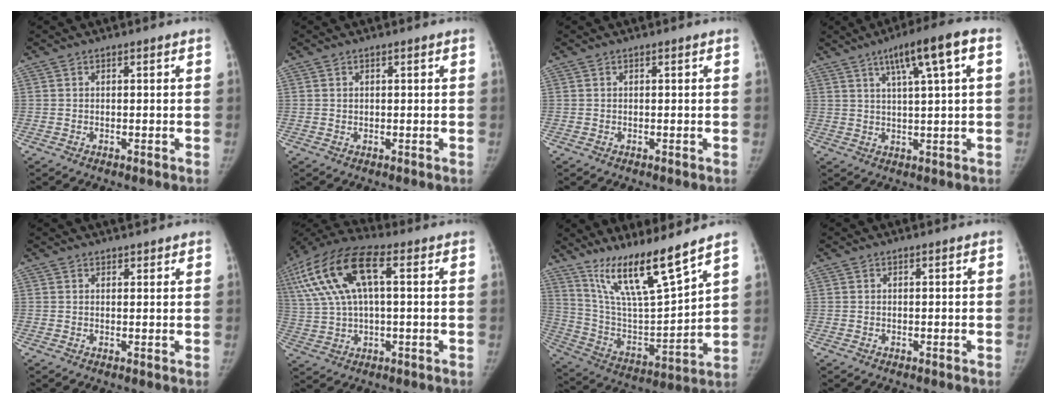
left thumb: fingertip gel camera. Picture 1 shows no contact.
{"total": 0.6, "force": [0.3, 0.4, 0.4], "torque": [-0.001, -0.001, 0.005]}
{"total": 0.0}
{"total": 10.2, "force": [4.2, 1.0, 9.2], "torque": [-0.149, 0.007, 0.064]}
{"total": 3.3, "force": [2.8, 1.0, 1.4], "torque": [0.002, 0.002, 0.034]}
{"total": 18.0, "force": [5.0, 7.6, 15.5], "torque": [-0.327, 0.036, 0.086]}
{"total": 17.6, "force": [13.1, 1.9, 11.7], "torque": [-0.187, -0.074, 0.251]}
{"total": 0.0}